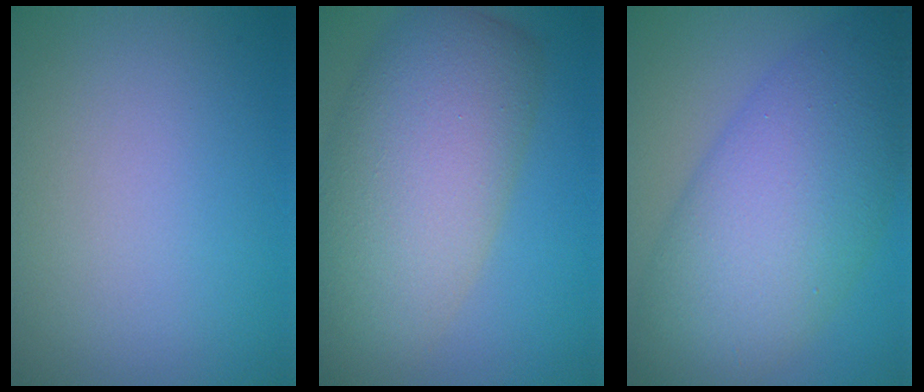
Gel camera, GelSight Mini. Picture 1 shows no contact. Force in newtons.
{"total": 11.0, "press": 10.9, "slide": 0.6}
{"total": 10.3, "press": 10.3, "slide": 0.1}